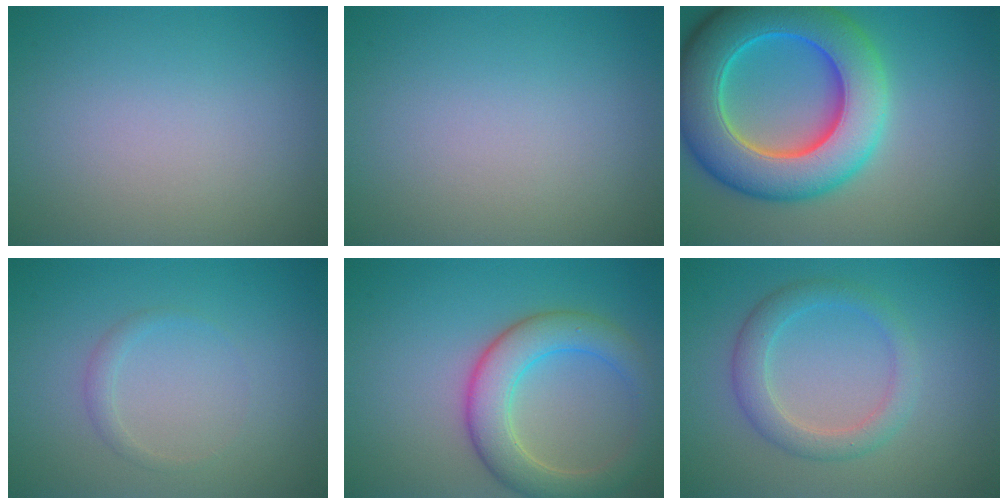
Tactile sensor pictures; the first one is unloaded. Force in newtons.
{"total": 0.0}
{"total": 11.6, "press": 11.6, "slide": 0.3}
{"total": 1.0, "press": 1.0, "slide": 0.1}
{"total": 5.8, "press": 5.7, "slide": 0.3}
{"total": 3.0, "press": 3.0, "slide": 0.1}